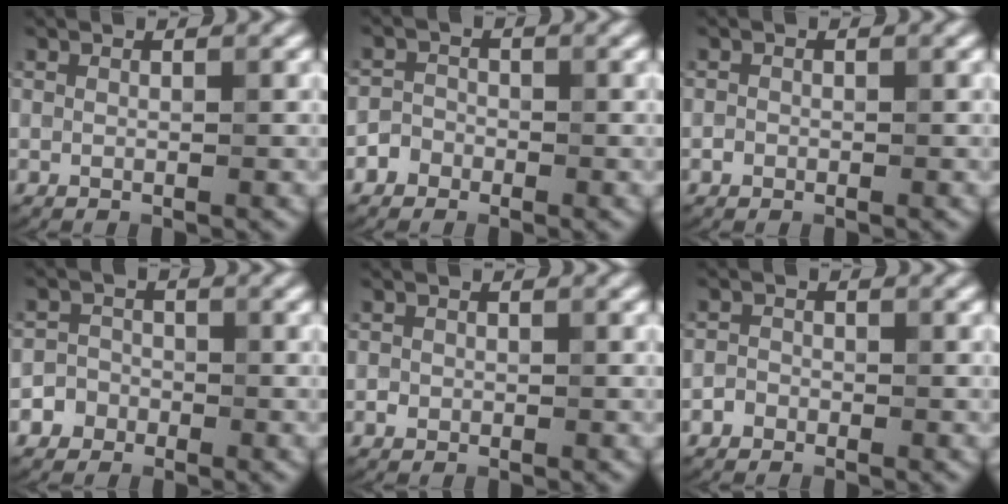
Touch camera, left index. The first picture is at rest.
{"total": 1.6, "force": [-0.9, 1.3, 0.0], "torque": [0.019, 0.005, -0.023]}
{"total": 0.6, "force": [-0.3, 0.5, 0.1], "torque": [0.002, -0.003, -0.006]}
{"total": 2.4, "force": [-1.3, 2.0, 0.1], "torque": [0.028, 0.003, -0.028]}
{"total": 0.7, "force": [-0.2, 0.6, 0.1], "torque": [0.003, -0.004, -0.005]}
{"total": 1.1, "force": [-0.6, 0.9, 0.1], "torque": [0.006, 0.002, -0.013]}